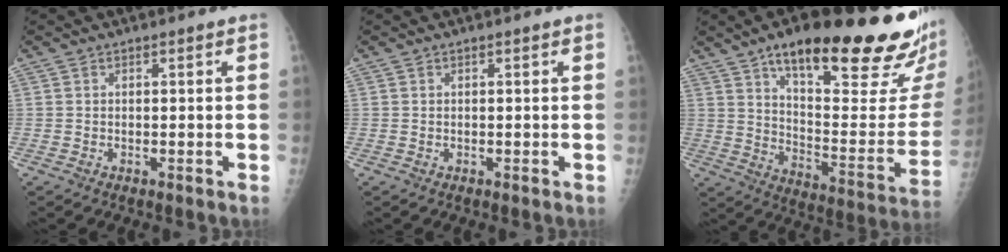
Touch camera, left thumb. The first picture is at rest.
{"total": 0.0}
{"total": 31.5, "force": [19.2, 8.2, 23.6], "torque": [-0.284, -0.056, 0.290]}